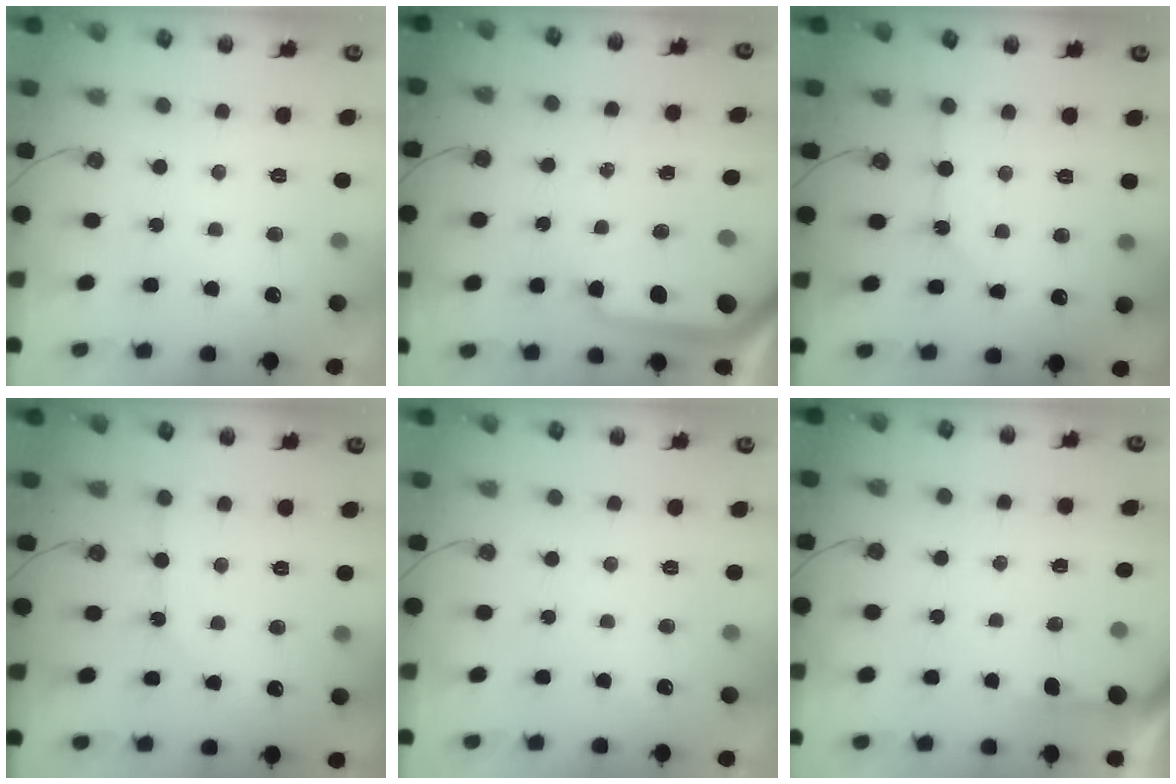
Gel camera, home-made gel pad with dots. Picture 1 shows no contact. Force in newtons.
{"total": 10.6, "press": 10.6, "slide": 1.1}
{"total": 2.2, "press": 2.2, "slide": 0.4}
{"total": 4.1, "press": 4.1, "slide": 0.7}
{"total": 0.0}
{"total": 2.5, "press": 2.5, "slide": 0.2}